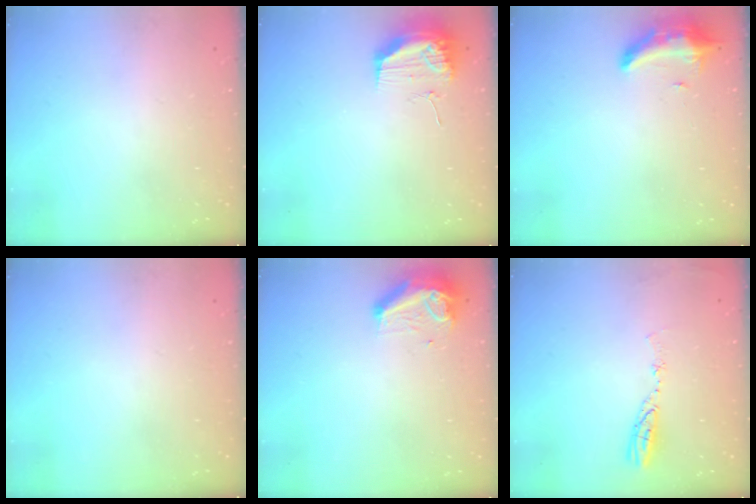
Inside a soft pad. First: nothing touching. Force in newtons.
{"total": 17.0, "press": 13.3, "slide": 10.6}
{"total": 8.3, "press": 8.2, "slide": 1.5}
{"total": 0.0}
{"total": 9.6, "press": 9.5, "slide": 0.6}
{"total": 5.0, "press": 5.0, "slide": 0.6}